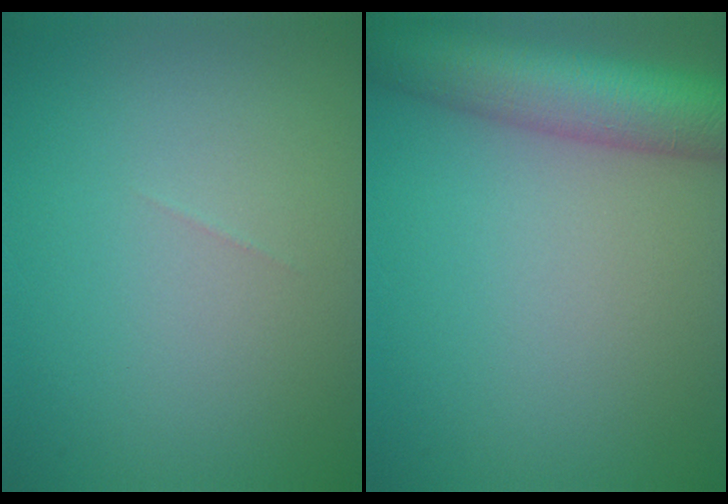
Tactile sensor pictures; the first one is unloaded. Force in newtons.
{"total": 8.5, "press": 8.5, "slide": 0.4}